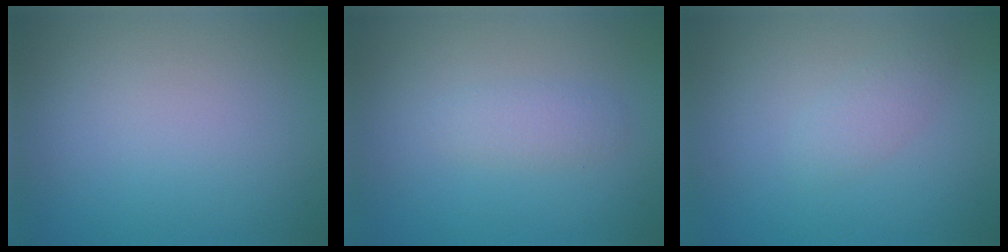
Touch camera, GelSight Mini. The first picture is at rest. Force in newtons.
{"total": 1.5, "press": 1.5, "slide": 0.0}
{"total": 1.3, "press": 1.3, "slide": 0.0}